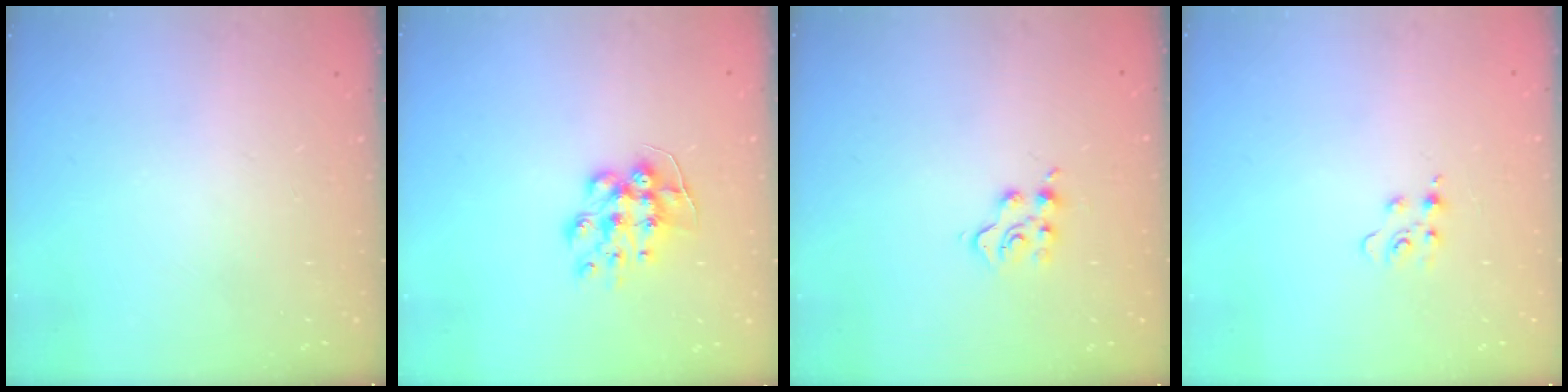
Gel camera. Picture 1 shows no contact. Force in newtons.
{"total": 10.4, "press": 10.4, "slide": 0.8}
{"total": 5.2, "press": 5.2, "slide": 0.6}
{"total": 4.3, "press": 4.3, "slide": 0.5}